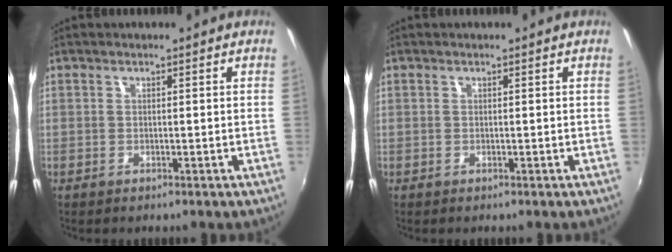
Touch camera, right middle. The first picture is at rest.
{"total": 0.0}